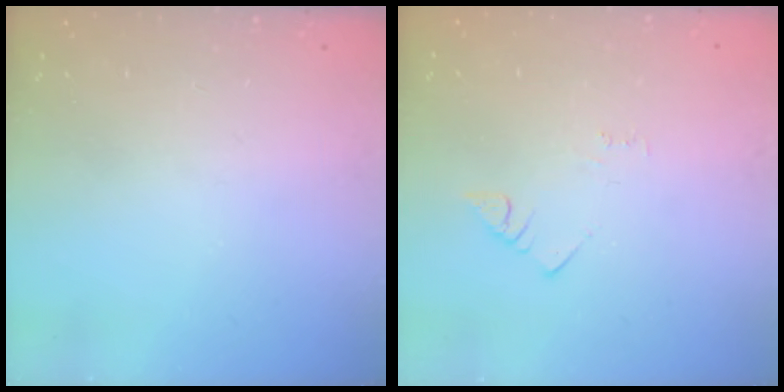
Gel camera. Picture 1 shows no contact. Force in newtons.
{"total": 1.5, "press": 1.5, "slide": 0.3}